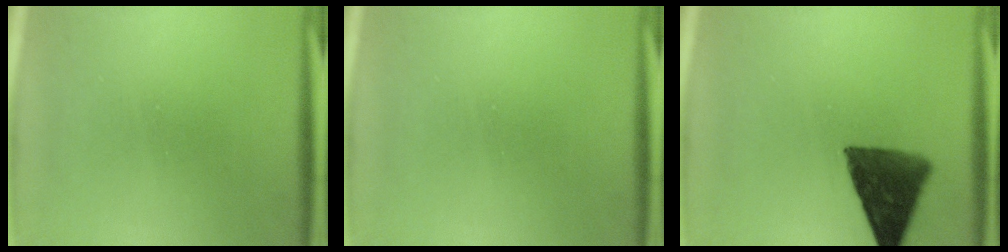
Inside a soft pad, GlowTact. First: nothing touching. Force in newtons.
{"total": 0.0}
{"total": 11.1}